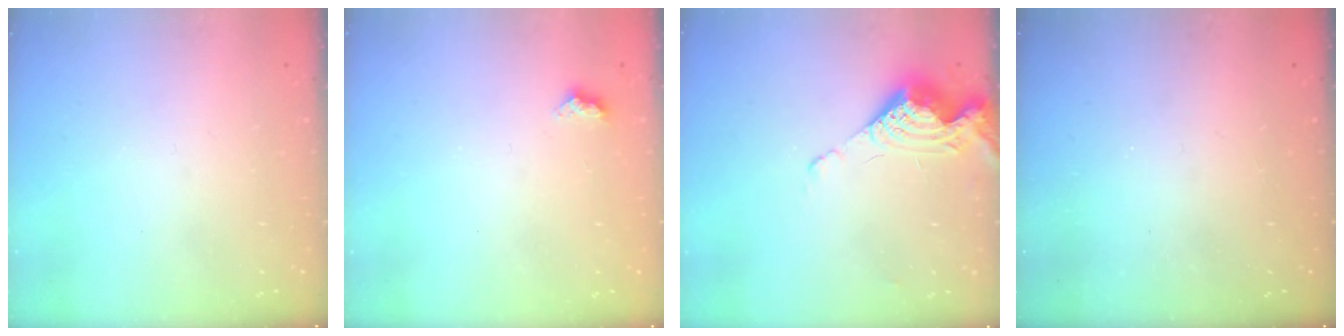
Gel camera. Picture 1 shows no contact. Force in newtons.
{"total": 5.1, "press": 5.0, "slide": 0.6}
{"total": 9.1, "press": 9.1, "slide": 0.2}
{"total": 1.4, "press": 1.3, "slide": 0.4}